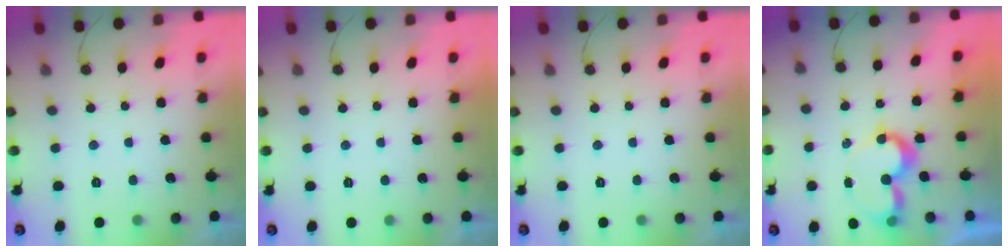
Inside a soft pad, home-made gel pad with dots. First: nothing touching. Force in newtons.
{"total": 1.9, "press": 1.9, "slide": 0.0}
{"total": 0.0}
{"total": 8.3, "press": 8.3, "slide": 0.7}